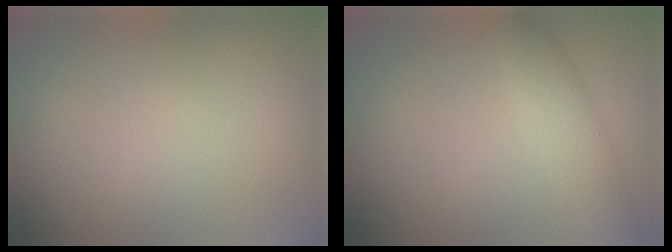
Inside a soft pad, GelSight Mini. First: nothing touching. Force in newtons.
{"total": 2.9, "press": 2.9, "slide": 0.2}